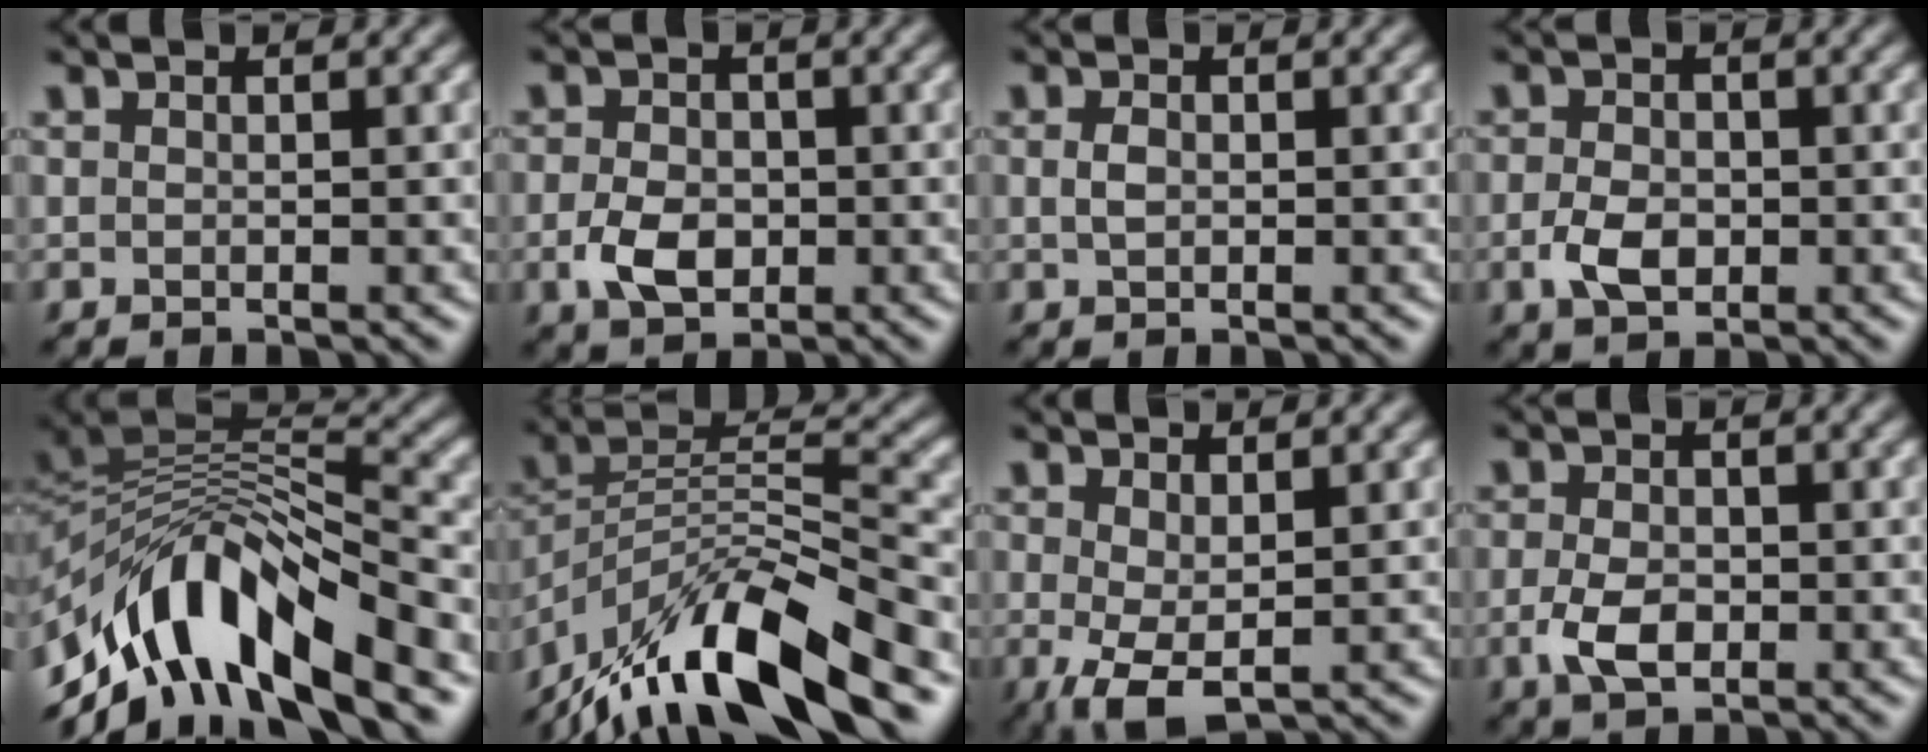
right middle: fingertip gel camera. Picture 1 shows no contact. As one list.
[{"total": 3.6, "force": [-0.8, 2.5, 2.4], "torque": [-0.053, -0.003, -0.020]}, {"total": 1.2, "force": [0.1, 0.7, 0.9], "torque": [-0.022, 0.002, 0.001]}, {"total": 3.0, "force": [-0.8, 2.1, 2.1], "torque": [-0.045, -0.002, -0.017]}, {"total": 11.2, "force": [-5.6, 5.1, 8.3], "torque": [-0.143, 0.017, -0.101]}, {"total": 13.5, "force": [-9.9, 3.7, 8.4], "torque": [-0.157, 0.024, -0.183]}, {"total": 3.7, "force": [-0.3, 1.7, 3.3], "torque": [-0.075, -0.008, -0.003]}, {"total": 3.5, "force": [-0.9, 2.1, 2.6], "torque": [-0.059, -0.004, -0.020]}]